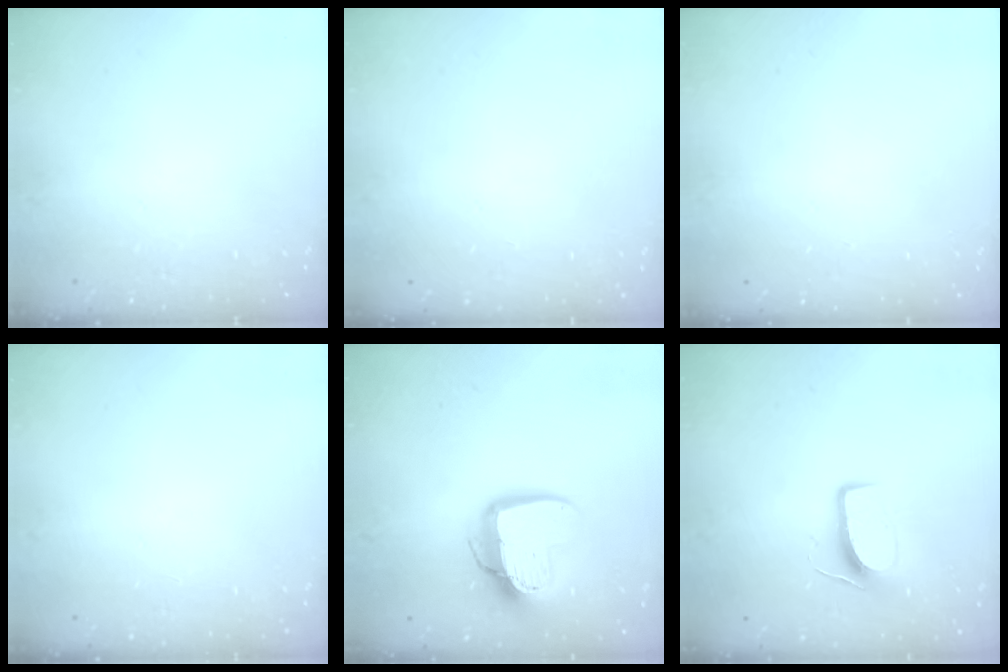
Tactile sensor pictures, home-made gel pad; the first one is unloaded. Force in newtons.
{"total": 0.0}
{"total": 0.0}
{"total": 0.0}
{"total": 13.5, "press": 13.5, "slide": 1.1}
{"total": 7.6, "press": 7.6, "slide": 0.5}